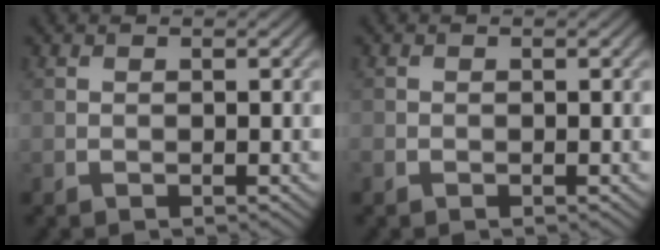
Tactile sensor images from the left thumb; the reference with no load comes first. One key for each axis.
{"total": 0.5, "fx": -0.3, "fy": 0.4, "fz": 0.1, "tx": -0.002, "ty": -0.003, "tz": -0.008}